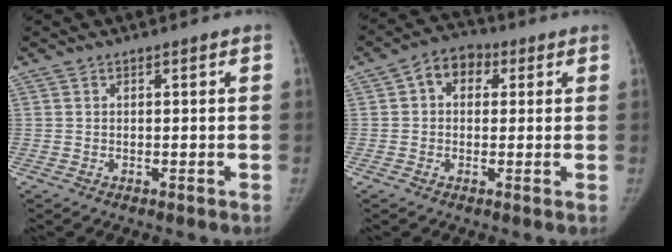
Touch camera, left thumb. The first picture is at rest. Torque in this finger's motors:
{"motor_torque": [2.38, 2.36, 0.65, -0.47, 0.19]}